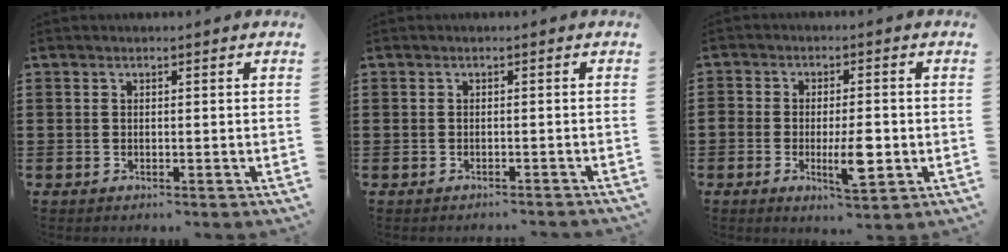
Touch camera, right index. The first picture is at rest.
{"total": 0.9, "force": [-0.9, 0.0, -0.1], "torque": [0.000, -0.002, -0.020]}
{"total": 6.3, "force": [-1.6, 2.2, 5.7], "torque": [-0.106, -0.002, -0.027]}